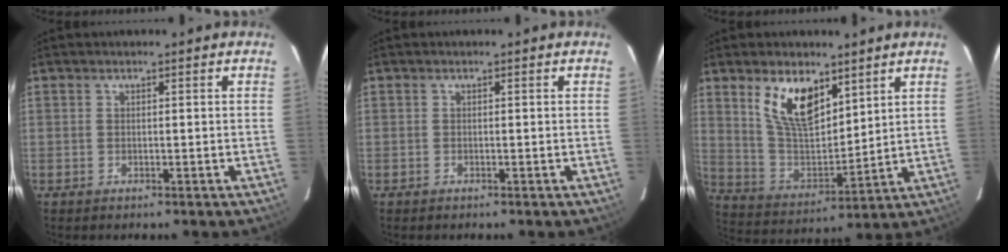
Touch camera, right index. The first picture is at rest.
{"total": 0.0}
{"total": 12.9, "force": [7.2, 6.1, 8.7], "torque": [-0.164, 0.001, 0.150]}